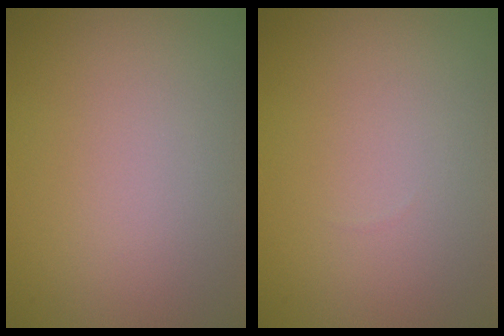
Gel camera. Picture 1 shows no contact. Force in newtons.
{"total": 0.0}